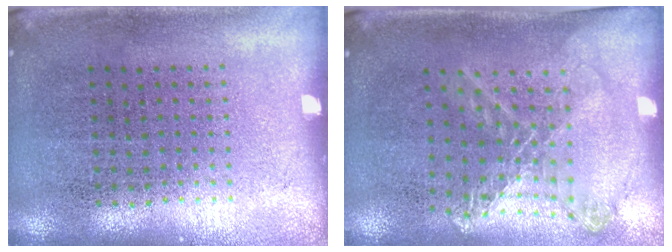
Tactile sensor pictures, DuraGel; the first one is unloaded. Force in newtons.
{"total": 1.1, "press": 1.1, "slide": 0.3}